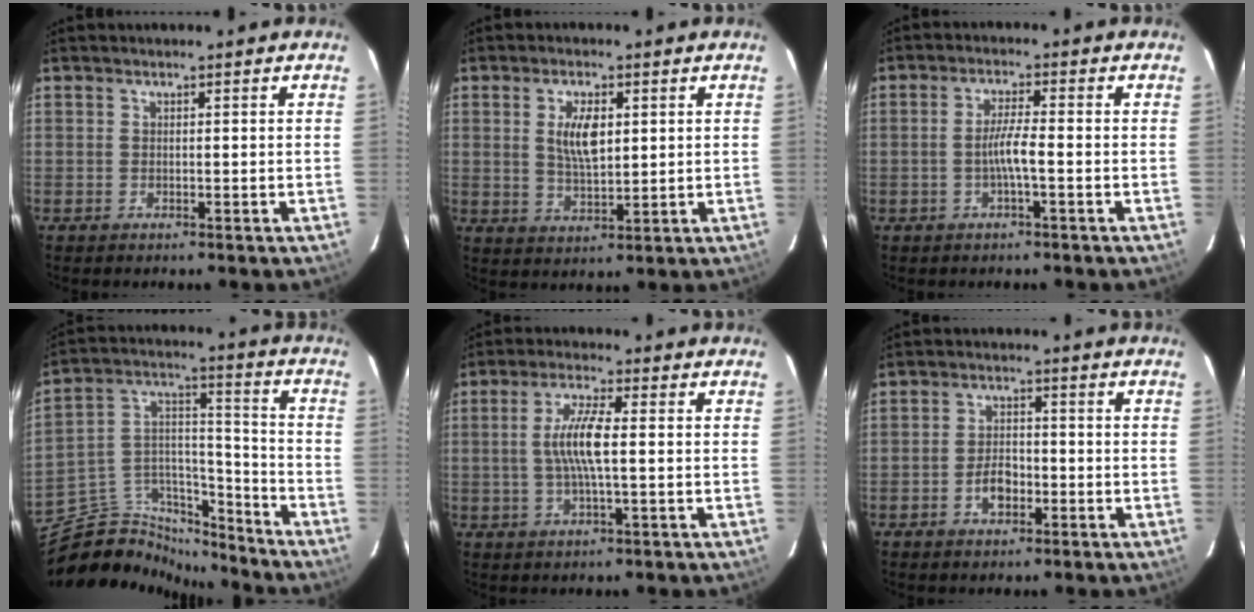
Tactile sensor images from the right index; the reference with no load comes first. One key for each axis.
{"total": 6.7, "fx": 1.7, "fy": 3.0, "fz": 5.8, "tx": -0.104, "ty": 0.001, "tz": 0.035}
{"total": 4.0, "fx": -1.3, "fy": -0.2, "fz": 3.8, "tx": -0.073, "ty": 0.002, "tz": -0.023}
{"total": 16.2, "fx": -14.1, "fy": 6.6, "fz": 4.4, "tx": -0.095, "ty": 0.070, "tz": -0.237}
{"total": 7.3, "fx": -0.1, "fy": 0.9, "fz": 7.3, "tx": -0.139, "ty": 0.002, "tz": 0.000}
{"total": 4.4, "fx": -2.0, "fy": 2.7, "fz": 2.9, "tx": -0.056, "ty": 0.006, "tz": -0.031}